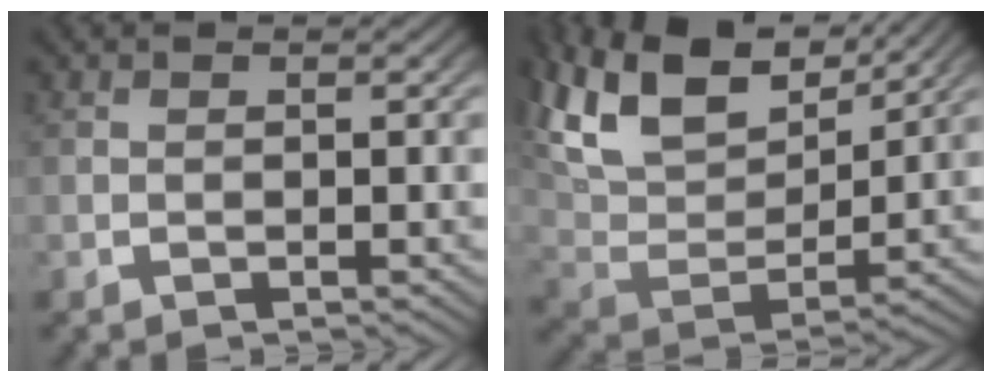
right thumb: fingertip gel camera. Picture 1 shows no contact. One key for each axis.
{"total": 11.4, "fx": 5.4, "fy": 6.5, "fz": 7.6, "tx": -0.169, "ty": 0.004, "tz": 0.095}